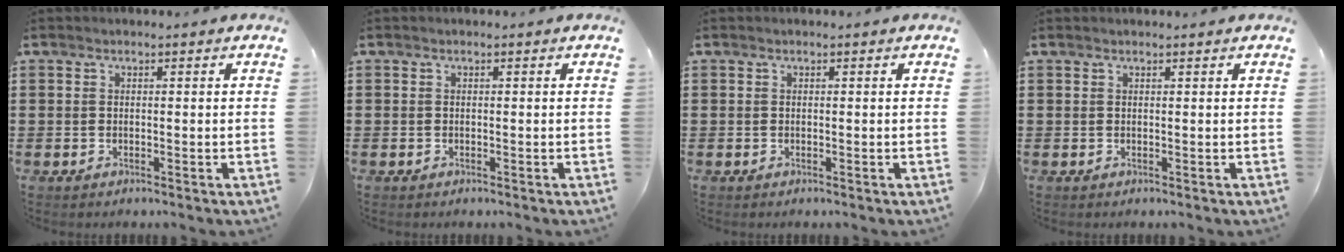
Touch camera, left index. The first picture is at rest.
{"total": 0.0}
{"total": 0.0}
{"total": 0.5, "force": [0.4, -0.2, 0.2], "torque": [-0.003, -0.001, 0.010]}